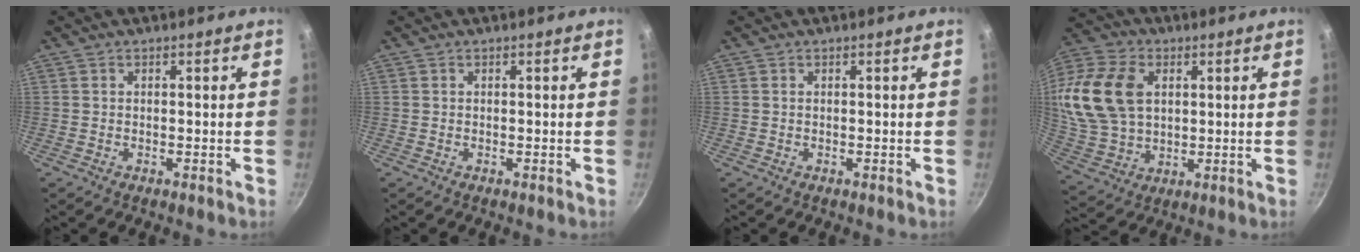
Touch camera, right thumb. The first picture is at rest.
{"total": 0.0}
{"total": 0.0}
{"total": 21.4, "force": [4.6, 15.0, 14.5], "torque": [-0.307, 0.007, 0.093]}